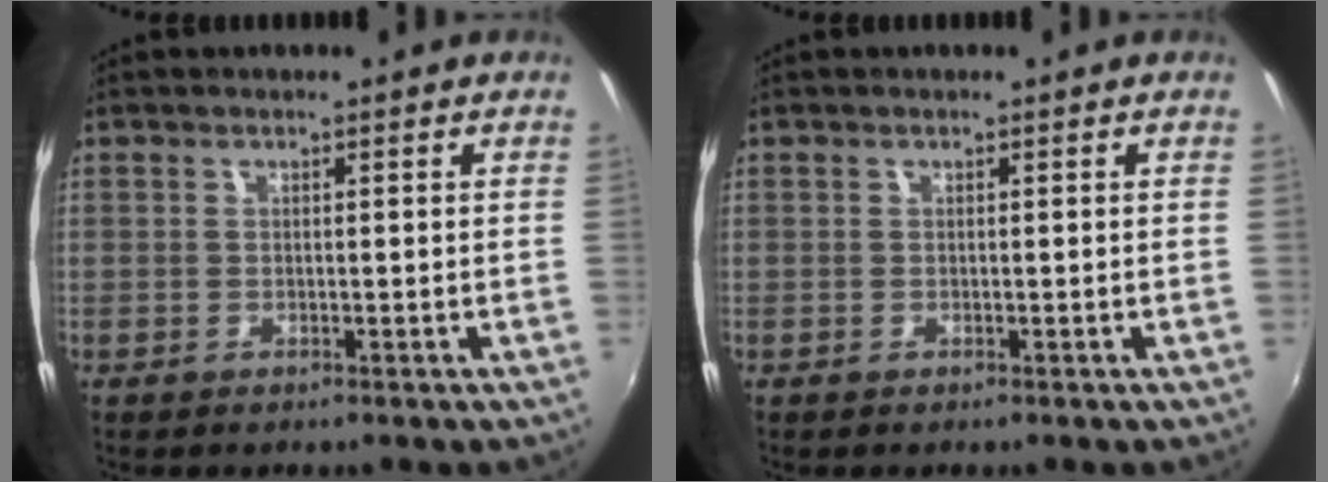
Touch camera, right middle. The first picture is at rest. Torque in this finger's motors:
{"motor_torque": [0.00, 0.01, 0.00, 0.00]}